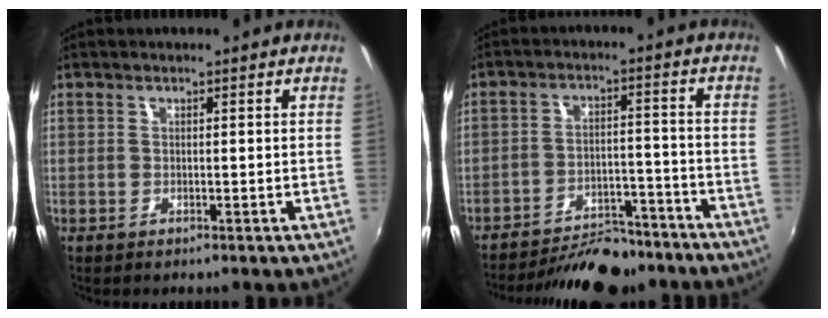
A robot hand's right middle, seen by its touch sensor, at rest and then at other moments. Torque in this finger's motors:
{"motor_torque": [1.07, -1.07, 0.22, 0.08]}